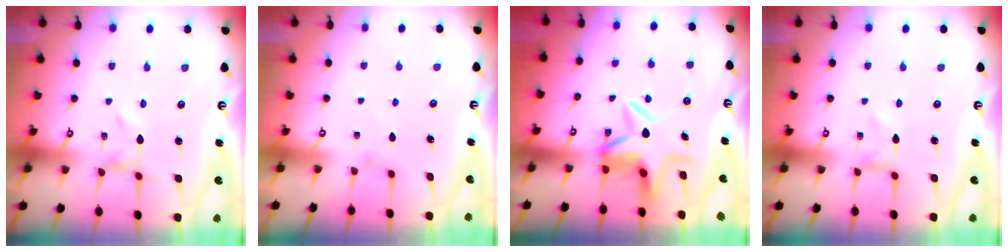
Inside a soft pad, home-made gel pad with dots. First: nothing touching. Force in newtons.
{"total": 1.6, "press": 1.5, "slide": 0.4}
{"total": 7.8, "press": 7.5, "slide": 2.1}
{"total": 0.0}